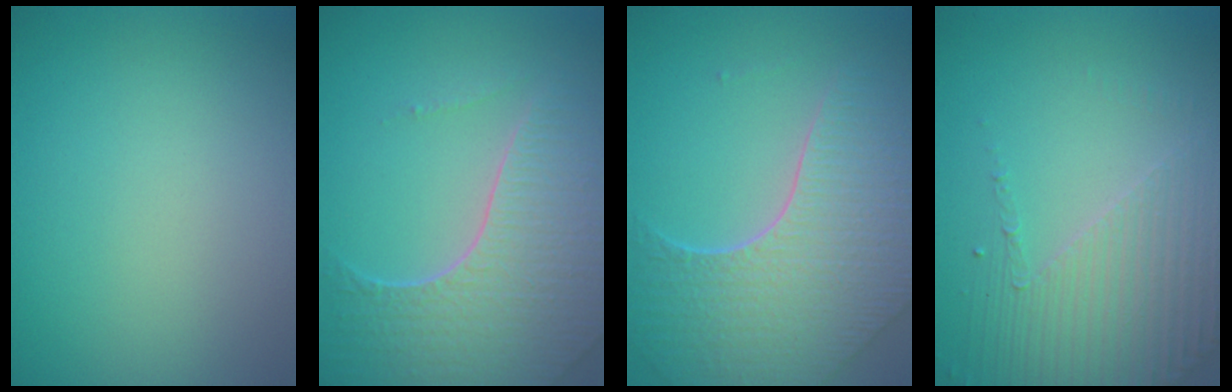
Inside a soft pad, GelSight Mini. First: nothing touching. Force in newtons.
{"total": 7.1, "press": 5.2, "slide": 4.8}
{"total": 8.6, "press": 6.2, "slide": 6.0}
{"total": 4.5, "press": 3.4, "slide": 2.9}